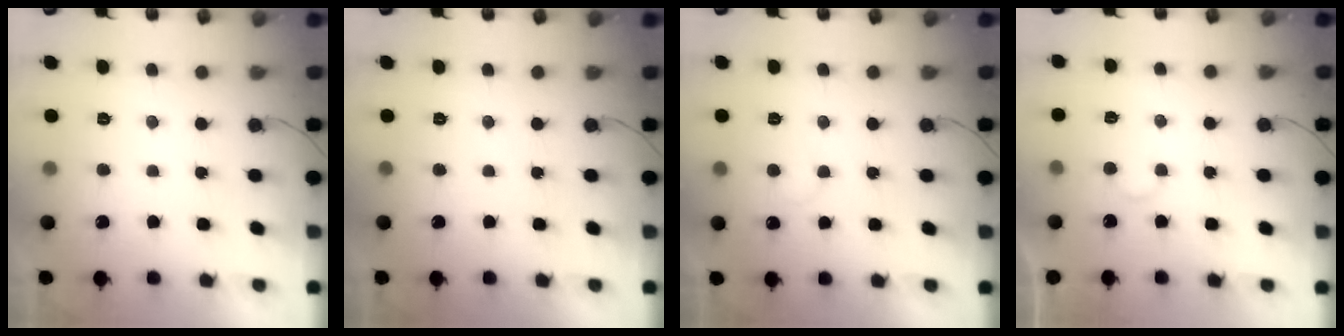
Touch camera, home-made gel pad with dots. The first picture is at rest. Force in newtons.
{"total": 0.0}
{"total": 6.1, "press": 6.1, "slide": 0.5}
{"total": 3.9, "press": 3.9, "slide": 0.3}